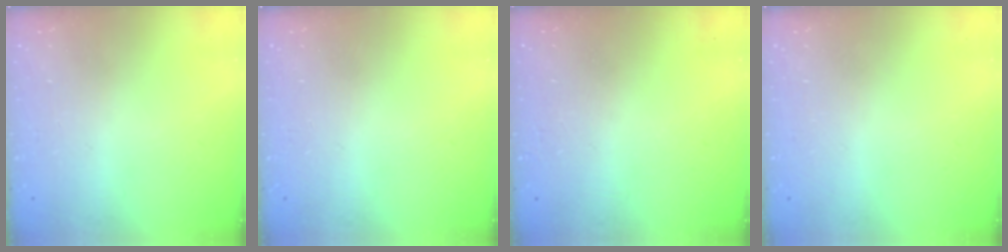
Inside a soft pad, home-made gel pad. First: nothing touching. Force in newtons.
{"total": 0.0}
{"total": 4.7, "press": 4.7, "slide": 0.3}
{"total": 0.0}